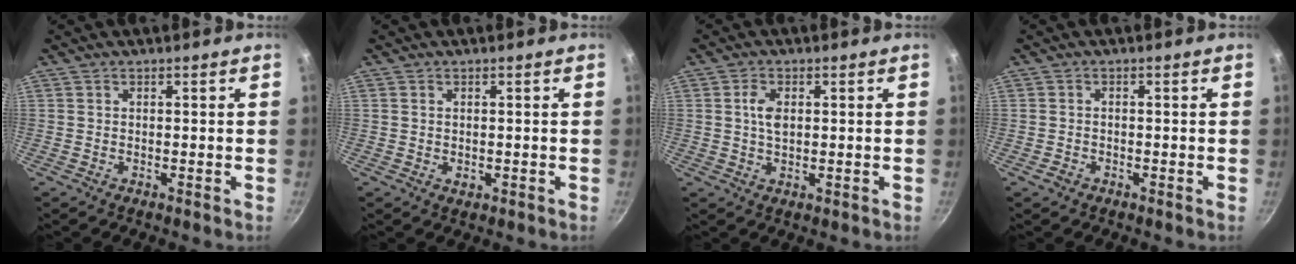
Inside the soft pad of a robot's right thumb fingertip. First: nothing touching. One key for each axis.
{"total": 1.2, "fx": 0.0, "fy": 0.8, "fz": 0.8, "tx": -0.011, "ty": -0.002, "tz": 0.000}
{"total": 3.8, "fx": 0.7, "fy": 2.2, "fz": 3.0, "tx": -0.051, "ty": 0.000, "tz": 0.013}
{"total": 1.4, "fx": -0.9, "fy": 1.0, "fz": 0.5, "tx": -0.010, "ty": 0.009, "tz": -0.016}